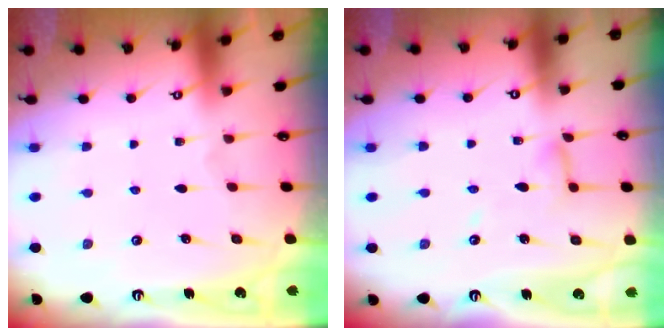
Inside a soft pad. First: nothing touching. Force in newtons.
{"total": 5.3, "press": 5.2, "slide": 0.4}